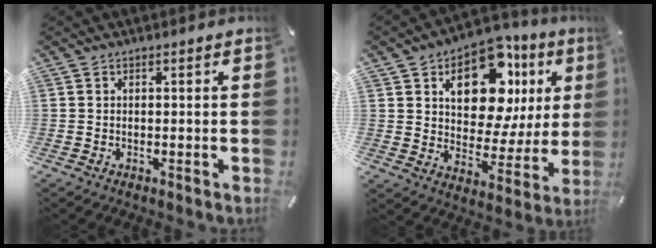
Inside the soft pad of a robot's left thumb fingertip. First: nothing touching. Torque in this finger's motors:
{"motor_torque": [2.53, 2.48, 1.45, -1.32, 0.43]}